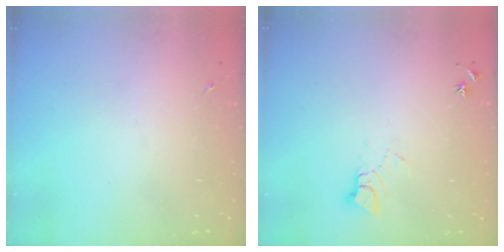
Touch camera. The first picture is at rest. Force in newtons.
{"total": 5.4, "press": 5.4, "slide": 0.5}